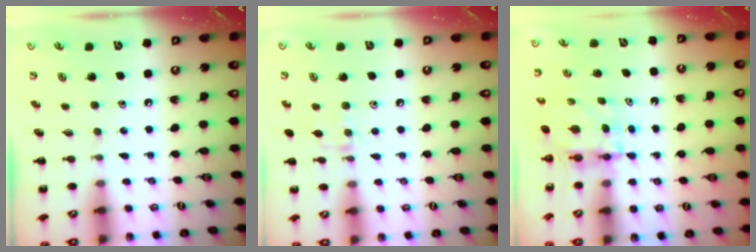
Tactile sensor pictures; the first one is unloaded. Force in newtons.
{"total": 7.4, "press": 7.3, "slide": 1.5}
{"total": 4.0, "press": 3.9, "slide": 0.3}